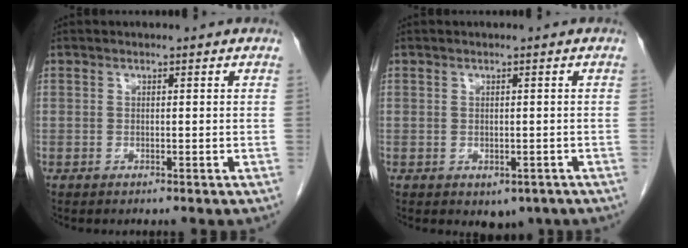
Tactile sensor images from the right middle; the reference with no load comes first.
{"total": 2.5, "force": [-1.3, 1.7, 1.4], "torque": [-0.010, -0.001, -0.004]}